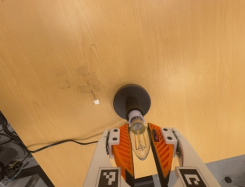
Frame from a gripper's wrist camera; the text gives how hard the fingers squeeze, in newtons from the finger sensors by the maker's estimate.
{"total": 12.6, "left": 12.8, "right": 12.3}